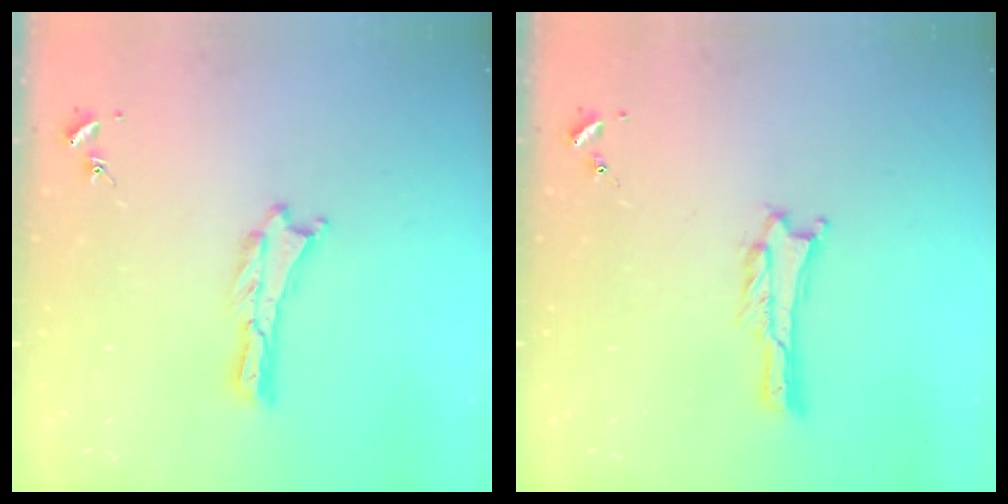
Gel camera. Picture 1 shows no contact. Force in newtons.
{"total": 1.0, "press": 1.0, "slide": 0.1}